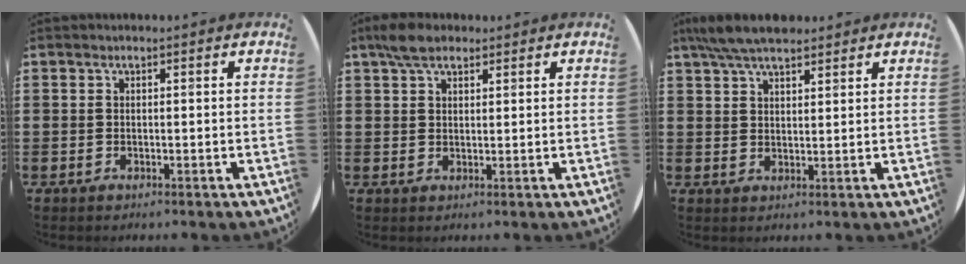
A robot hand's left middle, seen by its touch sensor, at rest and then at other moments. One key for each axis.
{"total": 4.0, "fx": 3.1, "fy": 1.9, "fz": 1.8, "tx": -0.033, "ty": 0.006, "tz": 0.056}
{"total": 6.0, "fx": 5.1, "fy": 1.5, "fz": 2.7, "tx": -0.066, "ty": -0.006, "tz": 0.095}